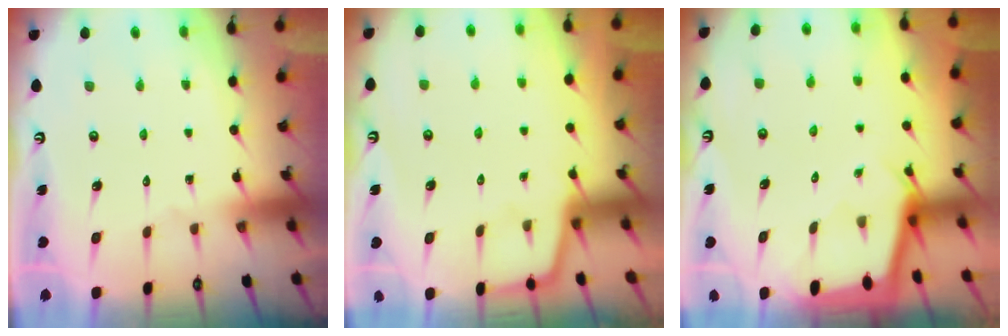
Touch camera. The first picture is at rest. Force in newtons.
{"total": 1.7, "press": 1.7, "slide": 0.4}
{"total": 2.3, "press": 2.3, "slide": 0.1}